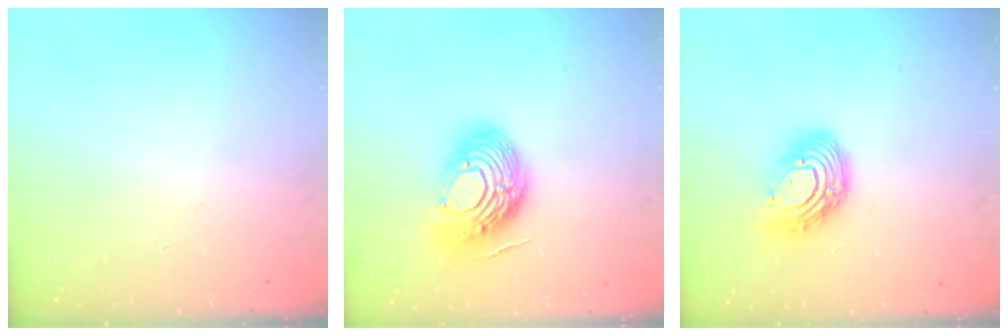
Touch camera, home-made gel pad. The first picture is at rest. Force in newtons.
{"total": 16.9, "press": 16.9, "slide": 1.2}
{"total": 12.4, "press": 12.4, "slide": 1.1}